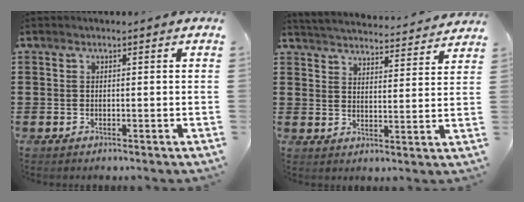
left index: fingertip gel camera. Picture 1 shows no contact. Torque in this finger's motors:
{"motor_torque": [2.14, 0.00, -0.32, -0.01]}